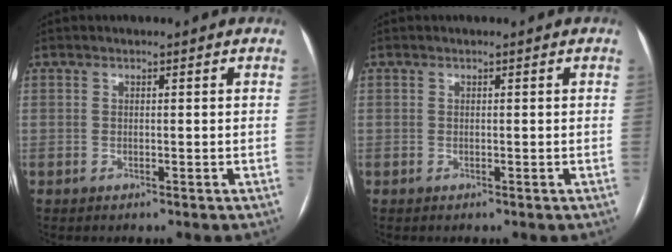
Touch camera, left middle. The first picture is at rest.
{"total": 0.0}